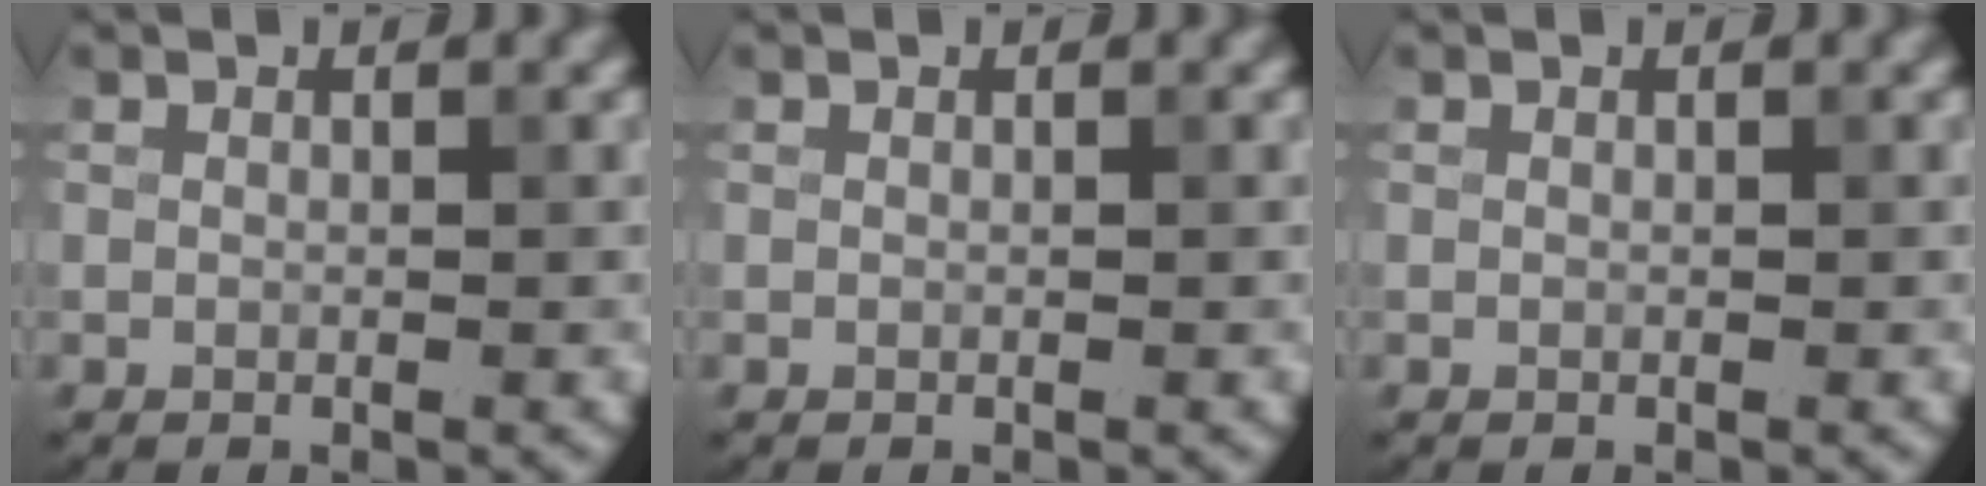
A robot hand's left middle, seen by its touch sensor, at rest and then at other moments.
{"total": 0.0}
{"total": 0.0}